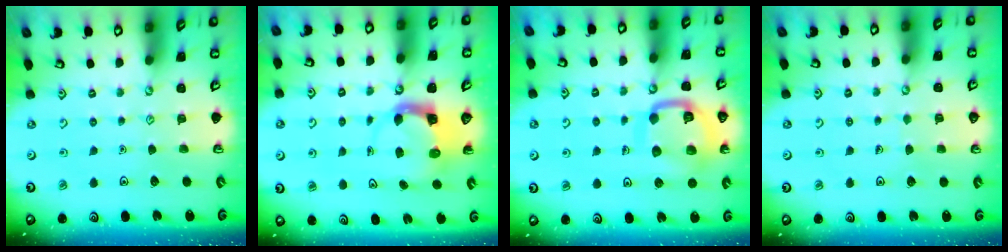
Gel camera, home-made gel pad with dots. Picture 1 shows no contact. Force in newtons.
{"total": 3.7, "press": 3.6, "slide": 0.5}
{"total": 14.4, "press": 14.3, "slide": 1.5}
{"total": 2.5, "press": 2.5, "slide": 0.2}